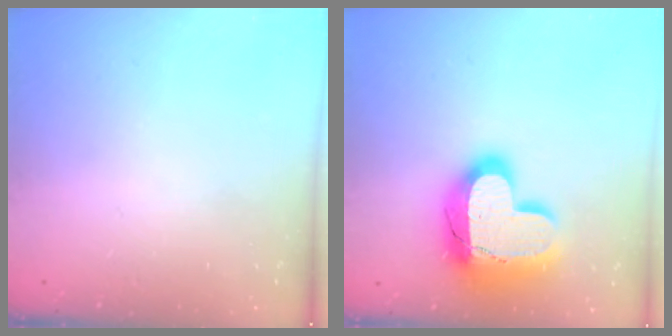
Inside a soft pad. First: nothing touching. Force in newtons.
{"total": 20.9, "press": 20.9, "slide": 1.8}